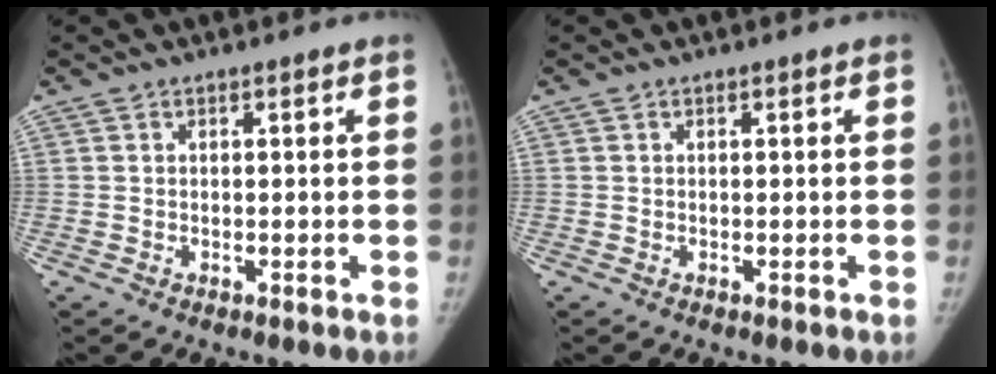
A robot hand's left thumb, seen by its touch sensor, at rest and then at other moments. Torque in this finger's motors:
{"motor_torque": [-0.05, -0.01, 0.04, -0.20, 0.00]}